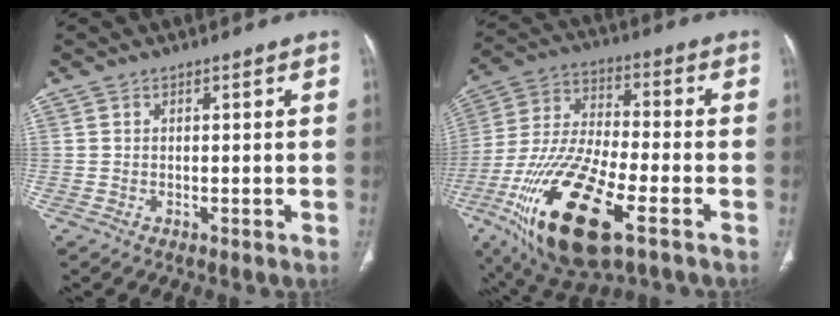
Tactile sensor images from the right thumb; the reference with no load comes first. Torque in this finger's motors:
{"motor_torque": [0.35, 0.87, 2.22, -0.53, 0.77]}